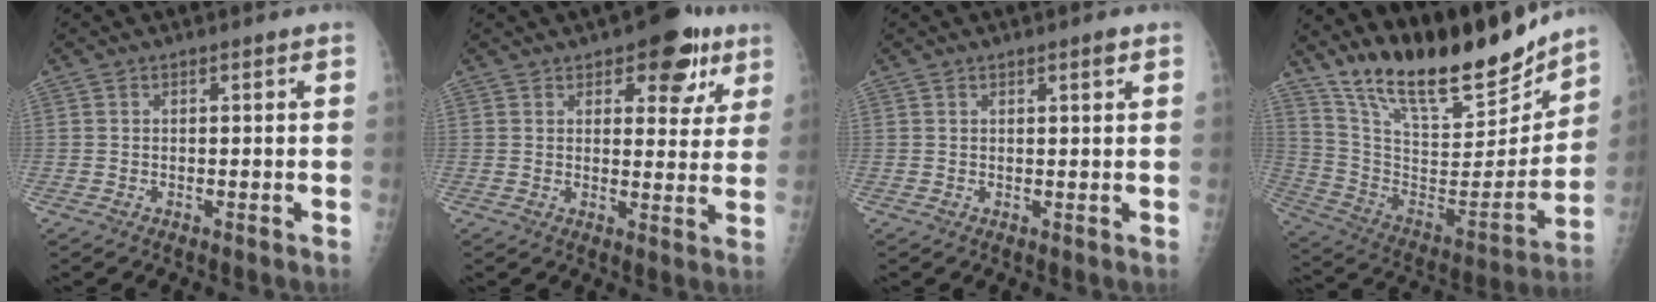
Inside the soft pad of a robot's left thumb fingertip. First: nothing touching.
{"total": 10.1, "force": [5.7, 5.2, 6.6], "torque": [-0.038, -0.019, 0.070]}
{"total": 1.3, "force": [0.8, 0.2, 0.9], "torque": [-0.012, -0.005, 0.013]}
{"total": 24.3, "force": [19.8, 7.1, 12.2], "torque": [-0.163, -0.101, 0.340]}